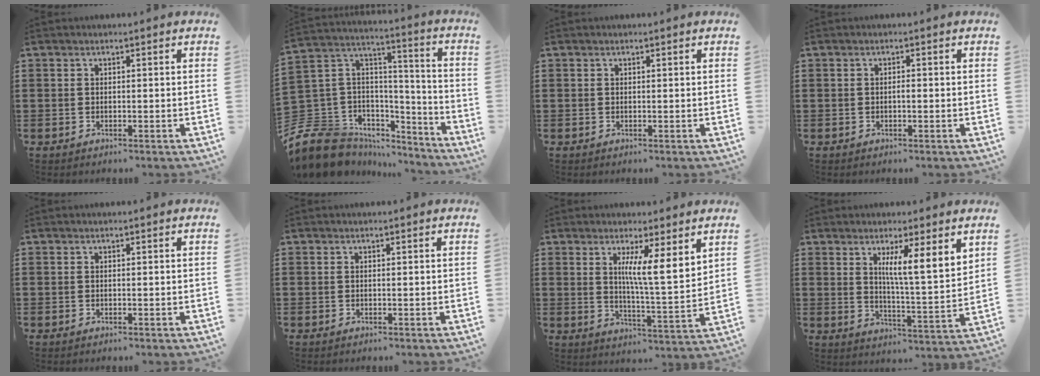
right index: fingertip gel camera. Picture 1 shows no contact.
{"total": 10.9, "force": [-6.9, 7.8, 3.2], "torque": [-0.120, -0.005, -0.136]}
{"total": 0.0}
{"total": 0.8, "force": [-0.3, 0.2, 0.7], "torque": [-0.014, -0.005, -0.005]}
{"total": 0.0}
{"total": 0.0}
{"total": 6.8, "force": [3.5, 0.4, 5.8], "torque": [-0.106, -0.020, 0.054]}
{"total": 6.2, "force": [3.5, 0.2, 5.1], "torque": [-0.093, -0.019, 0.053]}